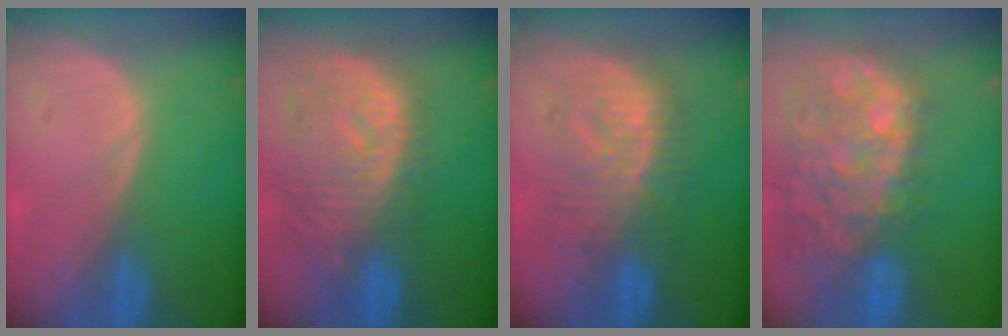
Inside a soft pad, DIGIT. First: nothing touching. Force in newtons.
{"total": 11.3, "press": 9.9, "slide": 5.6}
{"total": 8.5, "press": 8.5, "slide": 0.2}
{"total": 13.5, "press": 11.6, "slide": 6.8}